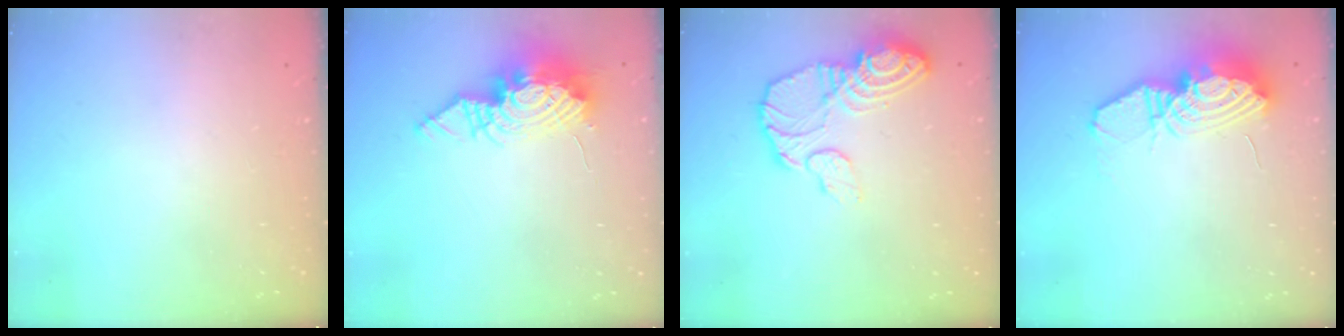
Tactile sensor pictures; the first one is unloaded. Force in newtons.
{"total": 13.5, "press": 13.5, "slide": 1.4}
{"total": 14.1, "press": 14.0, "slide": 1.5}
{"total": 14.4, "press": 14.4, "slide": 1.4}